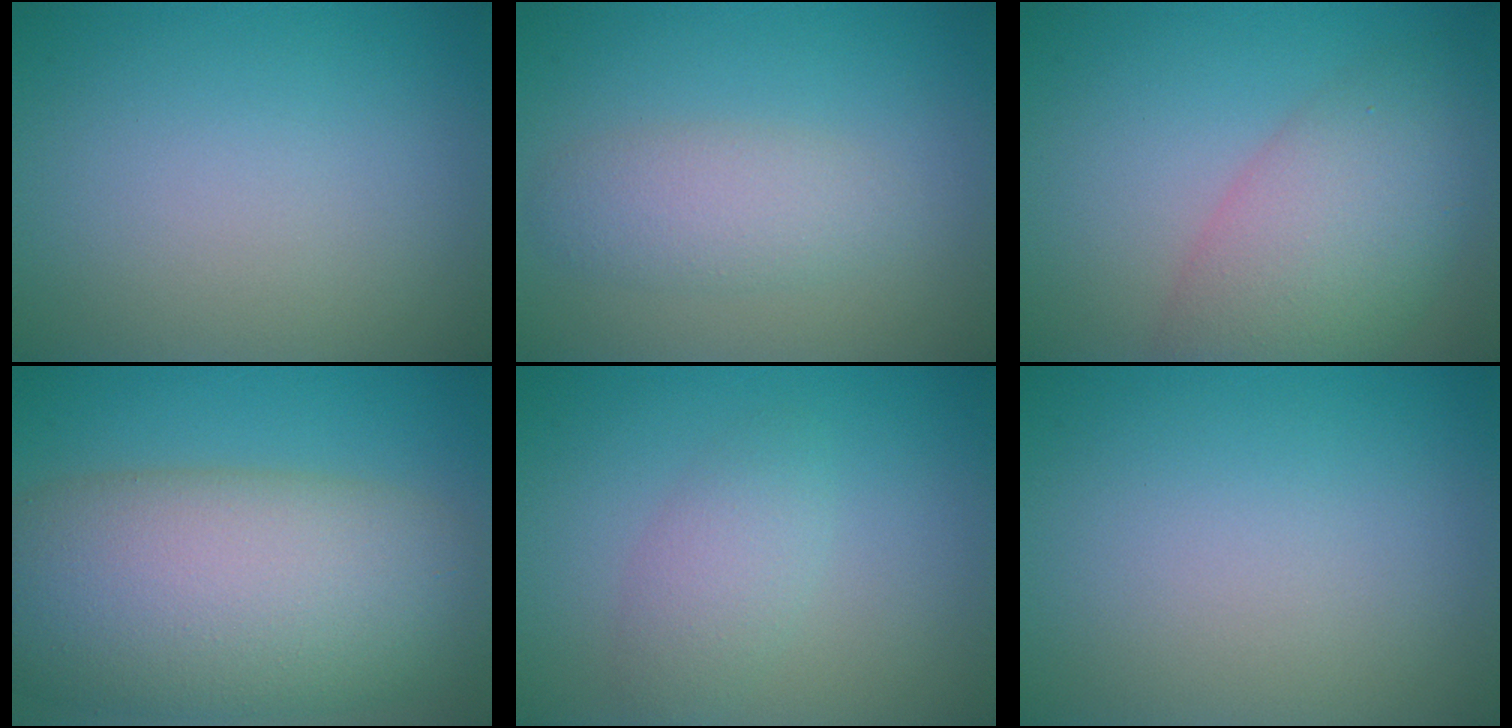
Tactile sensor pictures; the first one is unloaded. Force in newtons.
{"total": 2.9, "press": 2.9, "slide": 0.2}
{"total": 6.9, "press": 6.8, "slide": 0.5}
{"total": 13.6, "press": 13.6, "slide": 0.4}
{"total": 2.4, "press": 2.4, "slide": 0.1}
{"total": 0.0}